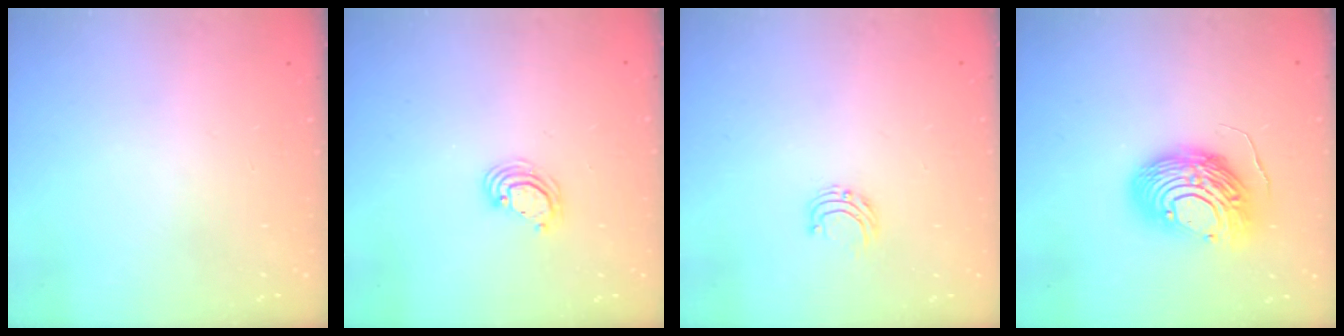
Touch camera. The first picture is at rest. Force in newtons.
{"total": 4.4, "press": 4.4, "slide": 0.2}
{"total": 4.6, "press": 4.6, "slide": 0.5}
{"total": 13.1, "press": 13.1, "slide": 1.3}